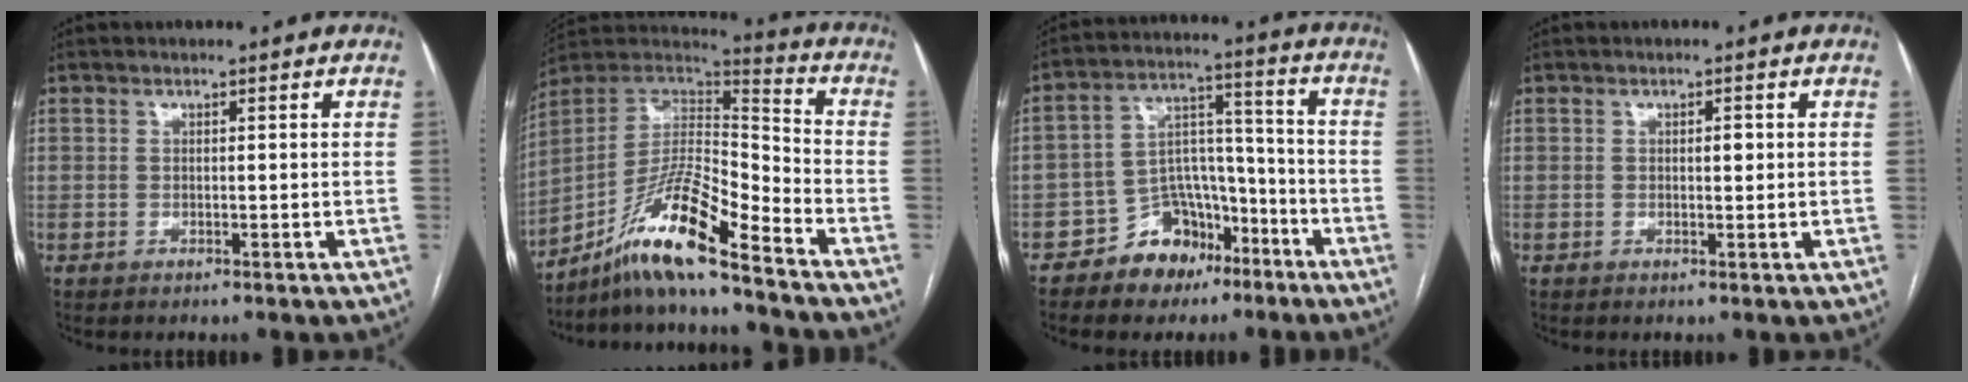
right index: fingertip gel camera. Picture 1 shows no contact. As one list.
[{"total": 14.7, "force": [-10.7, 0.8, 10.0], "torque": [-0.183, 0.012, -0.189]}, {"total": 10.4, "force": [-6.5, 7.0, 4.1], "torque": [-0.066, 0.041, -0.100]}, {"total": 1.2, "force": [0.2, 0.5, 1.1], "torque": [-0.016, 0.002, 0.004]}]